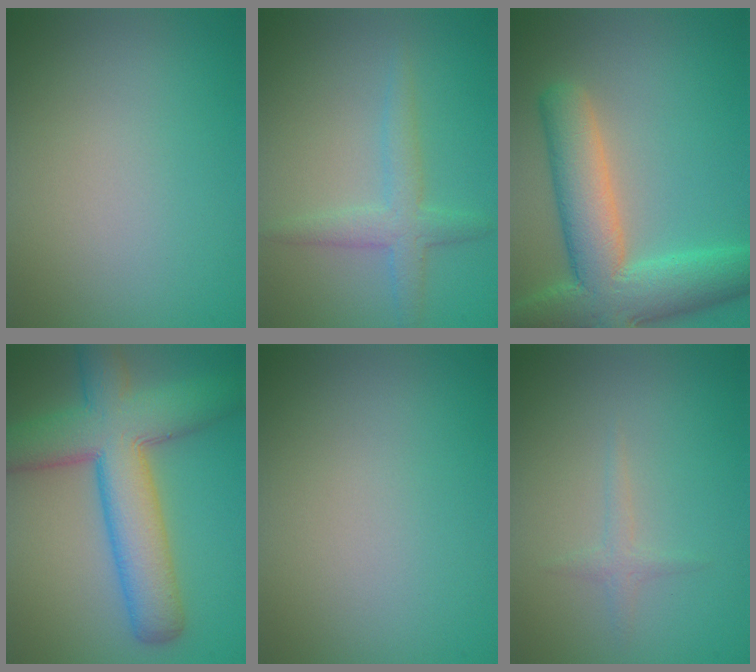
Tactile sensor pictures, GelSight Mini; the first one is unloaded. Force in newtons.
{"total": 2.6, "press": 2.6, "slide": 0.1}
{"total": 9.8, "press": 9.7, "slide": 0.6}
{"total": 9.9, "press": 9.9, "slide": 0.4}
{"total": 0.0}
{"total": 1.0, "press": 1.0, "slide": 0.1}